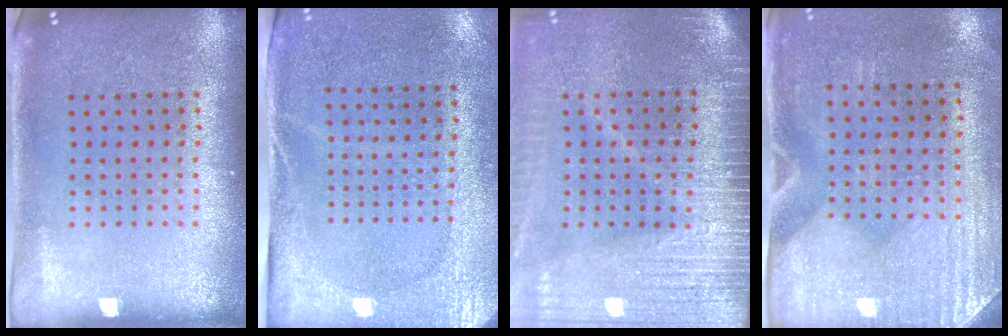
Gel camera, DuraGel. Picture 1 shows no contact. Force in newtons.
{"total": 2.7, "press": 2.2, "slide": 1.5}
{"total": 3.7, "press": 3.1, "slide": 1.9}
{"total": 3.0, "press": 2.6, "slide": 1.5}